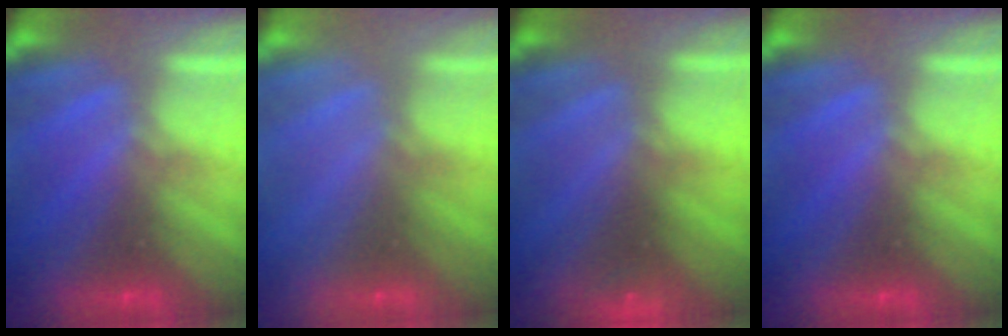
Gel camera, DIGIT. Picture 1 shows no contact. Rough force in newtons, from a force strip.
{"total": 2.9}
{"total": 2.4}
{"total": 0.0}